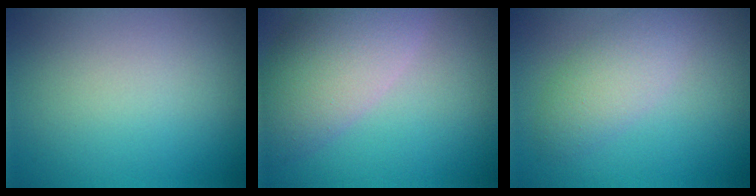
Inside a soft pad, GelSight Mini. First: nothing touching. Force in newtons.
{"total": 6.9, "press": 6.9, "slide": 0.9}
{"total": 3.2, "press": 3.2, "slide": 0.3}